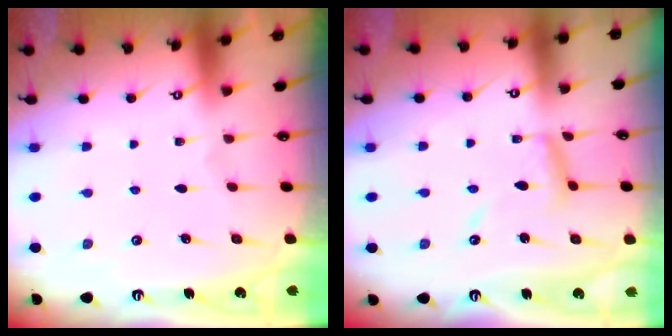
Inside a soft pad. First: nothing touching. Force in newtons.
{"total": 9.8, "press": 9.7, "slide": 0.9}